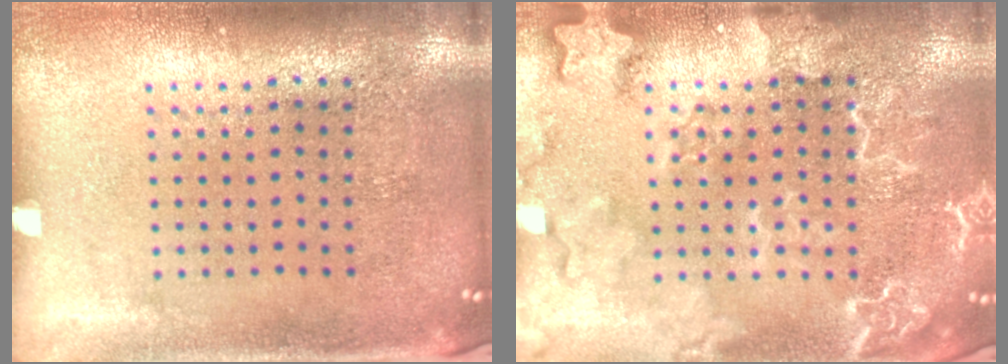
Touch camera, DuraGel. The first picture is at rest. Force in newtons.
{"total": 4.2, "press": 4.2, "slide": 0.6}